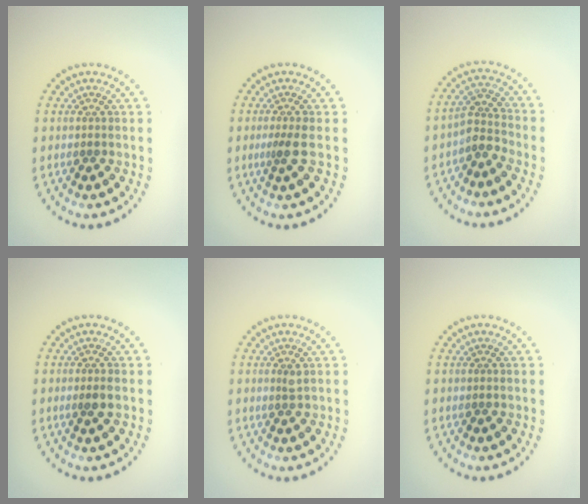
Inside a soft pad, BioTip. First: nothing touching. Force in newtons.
{"total": 1.2, "press": 0.7, "slide": 1.0}
{"total": 2.5, "press": 2.0, "slide": 1.5}
{"total": 1.3, "press": 1.1, "slide": 0.7}
{"total": 0.8, "press": 0.5, "slide": 0.6}
{"total": 0.0}